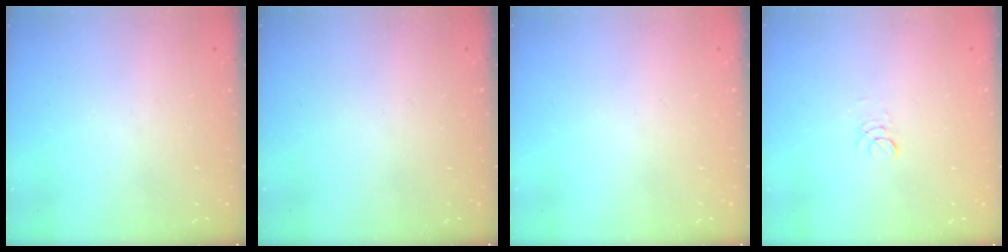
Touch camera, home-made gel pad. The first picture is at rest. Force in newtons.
{"total": 0.0}
{"total": 0.0}
{"total": 2.9, "press": 2.8, "slide": 0.3}